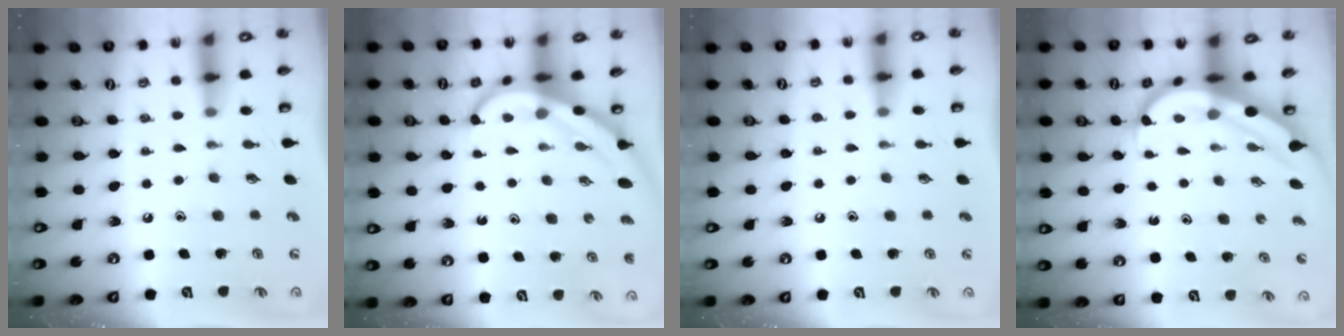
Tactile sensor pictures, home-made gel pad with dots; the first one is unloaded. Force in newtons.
{"total": 7.7, "press": 7.6, "slide": 0.8}
{"total": 2.9, "press": 2.8, "slide": 0.4}
{"total": 6.9, "press": 6.7, "slide": 1.6}